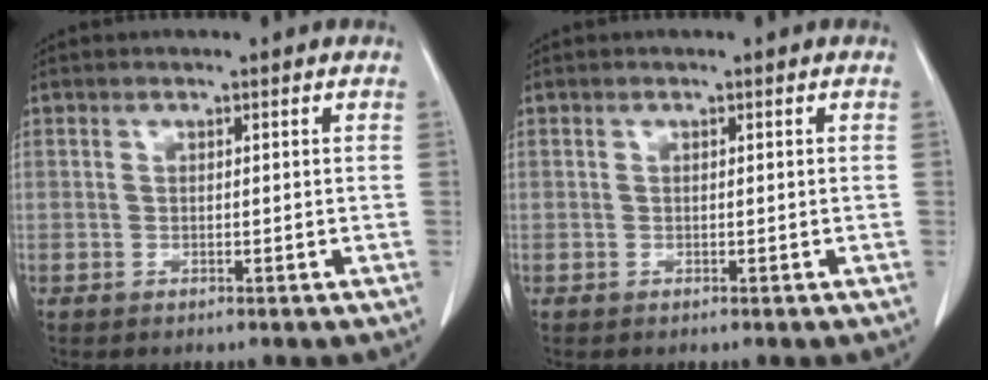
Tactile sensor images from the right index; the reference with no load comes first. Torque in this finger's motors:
{"motor_torque": [0.01, 0.00, 0.00, 0.00]}